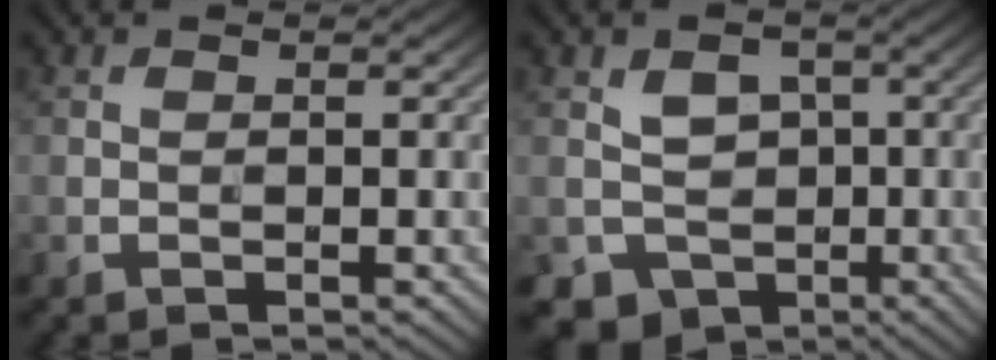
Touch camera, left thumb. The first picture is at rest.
{"total": 6.2, "force": [-1.5, 5.4, 2.8], "torque": [-0.049, -0.008, -0.031]}